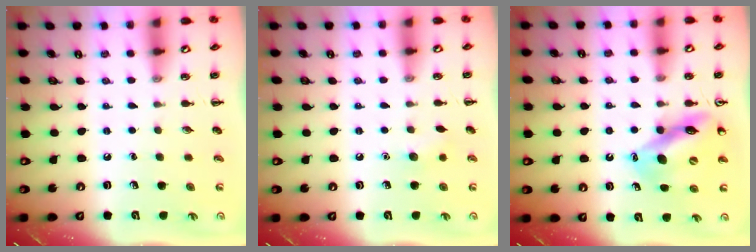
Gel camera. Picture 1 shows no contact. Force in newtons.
{"total": 5.4, "press": 5.2, "slide": 1.6}
{"total": 12.1, "press": 11.4, "slide": 4.0}